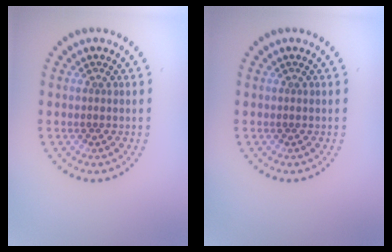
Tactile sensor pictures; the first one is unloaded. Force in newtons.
{"total": 0.0}